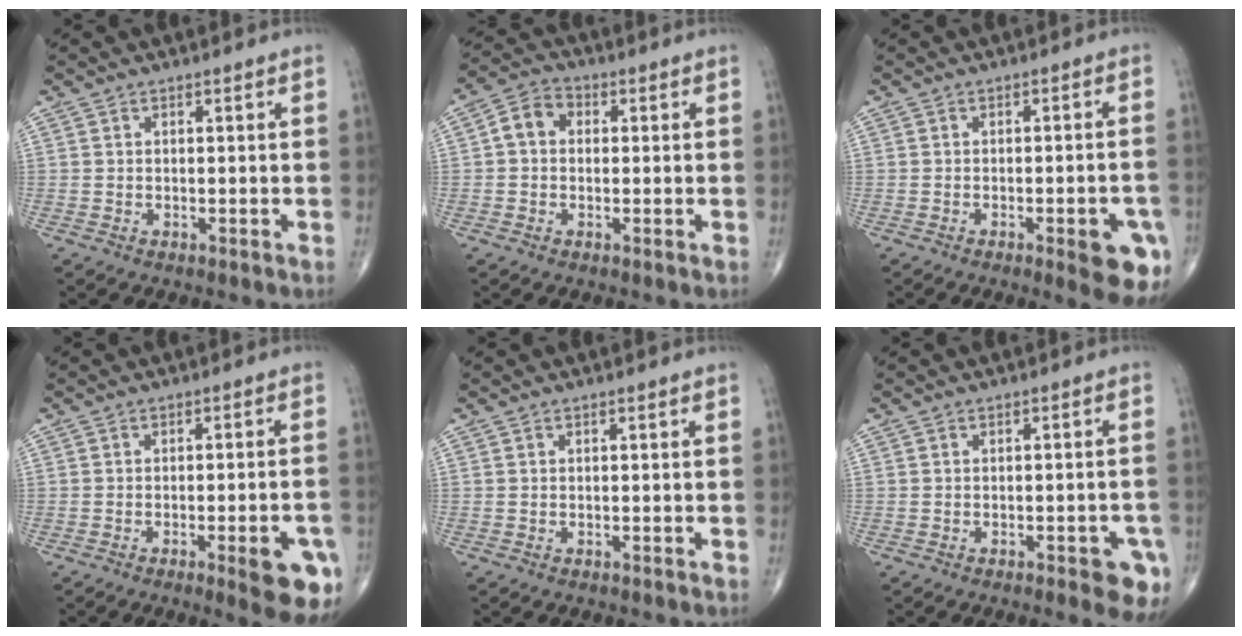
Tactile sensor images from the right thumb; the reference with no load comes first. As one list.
[{"total": 5.4, "force": [0.4, 4.3, 3.3], "torque": [-0.046, 0.017, -0.003]}, {"total": 9.4, "force": [-4.1, 2.6, 8.1], "torque": [-0.080, 0.009, -0.045]}, {"total": 10.2, "force": [-4.4, 2.4, 8.8], "torque": [-0.093, 0.008, -0.049]}, {"total": 0.0}, {"total": 6.6, "force": [-3.2, 2.3, 5.3], "torque": [-0.046, 0.009, -0.036]}]